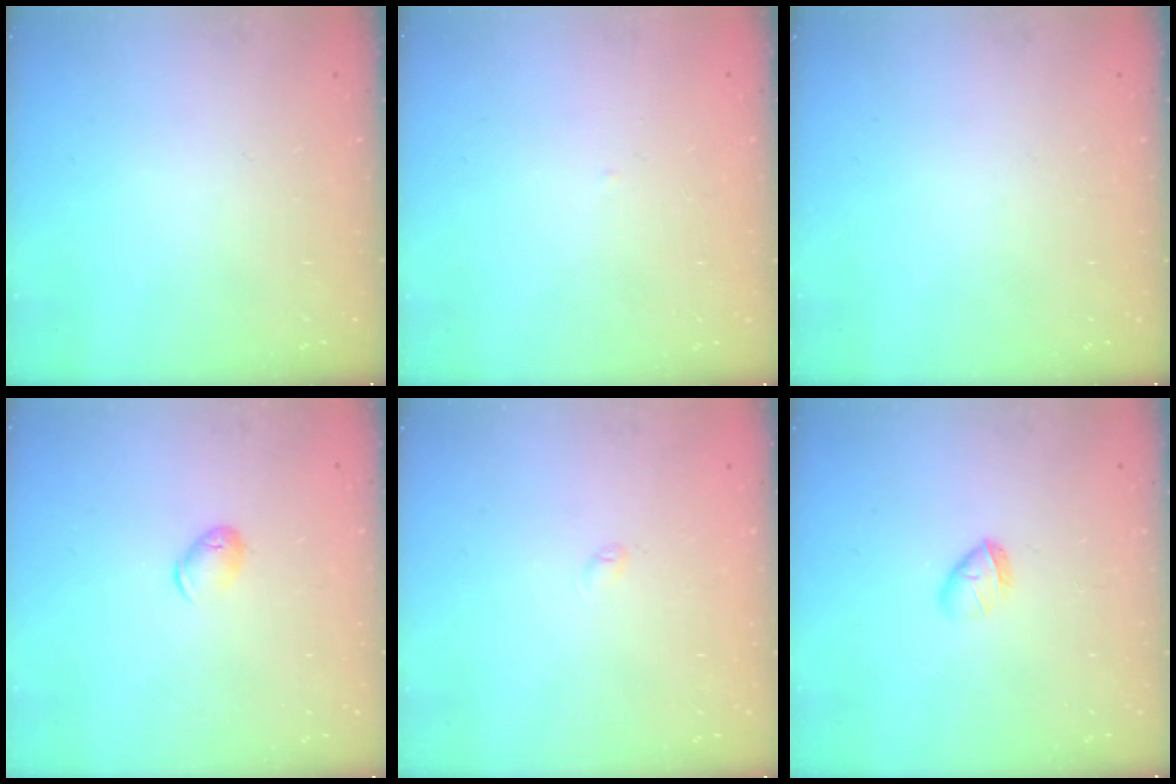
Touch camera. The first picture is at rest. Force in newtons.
{"total": 1.6, "press": 1.6, "slide": 0.3}
{"total": 0.0}
{"total": 6.2, "press": 6.2, "slide": 0.9}
{"total": 2.3, "press": 2.3, "slide": 0.3}
{"total": 4.0, "press": 3.8, "slide": 1.0}